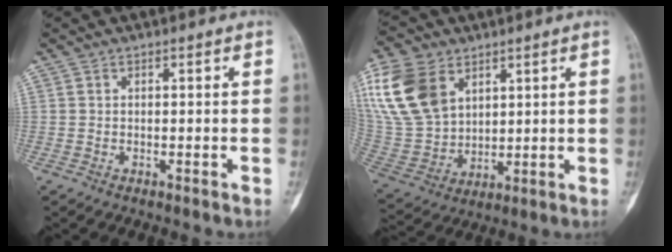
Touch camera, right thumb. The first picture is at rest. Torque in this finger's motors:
{"motor_torque": [-0.40, 1.35, 1.40, 0.63, 0.13]}